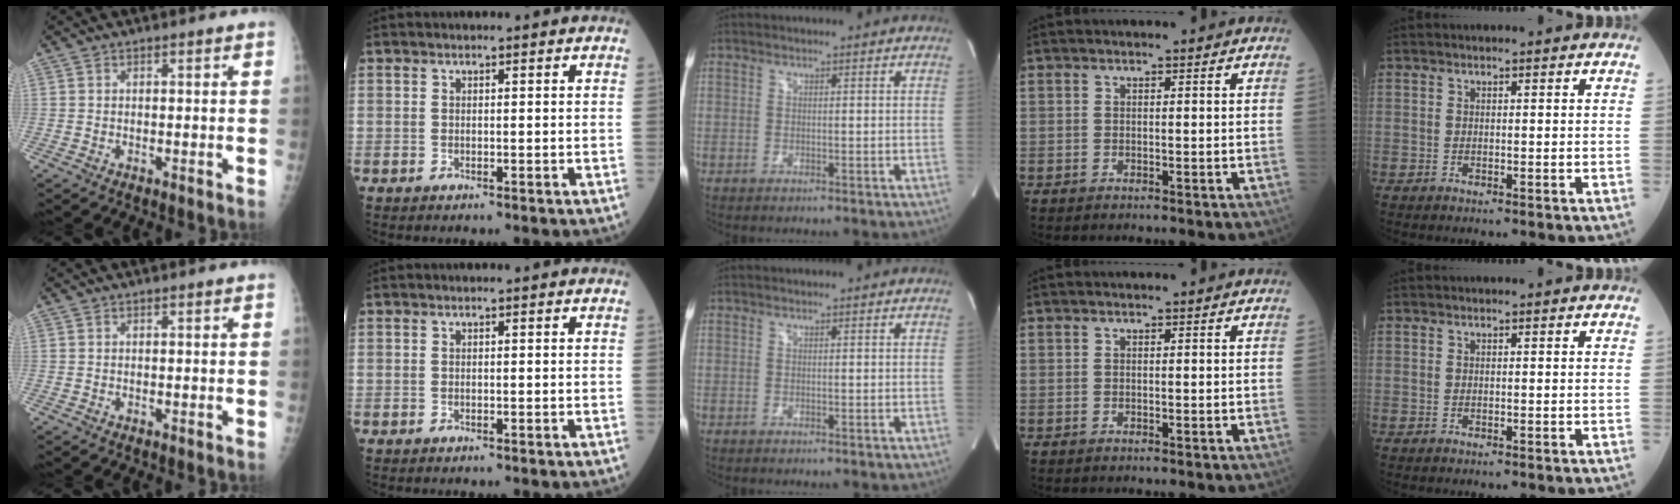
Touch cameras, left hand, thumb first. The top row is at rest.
{}